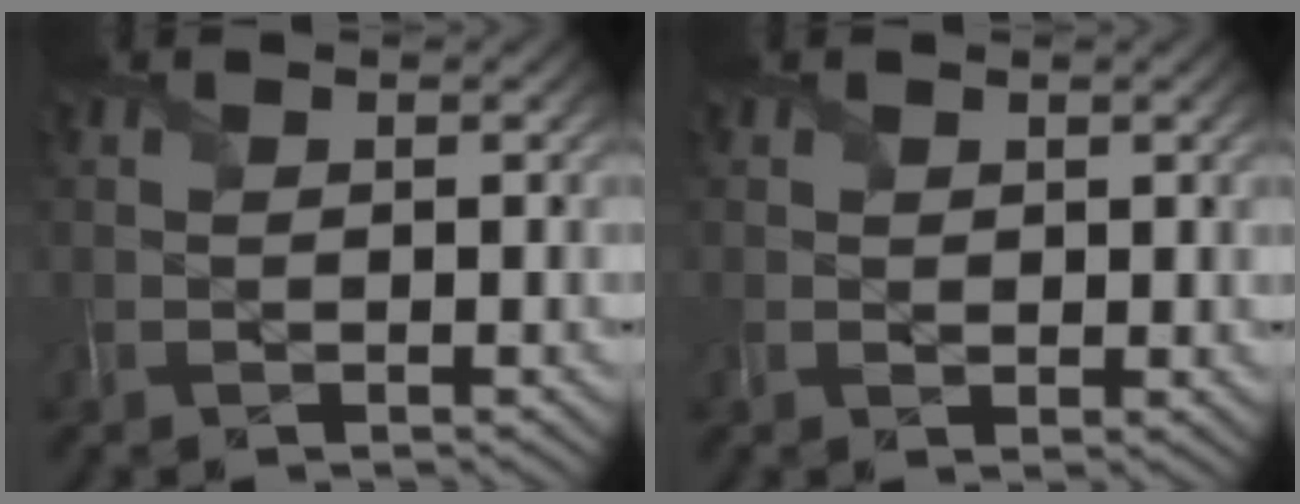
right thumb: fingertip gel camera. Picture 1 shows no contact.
{"total": 1.1, "force": [0.6, 0.8, 0.1], "torque": [0.000, -0.002, 0.015]}